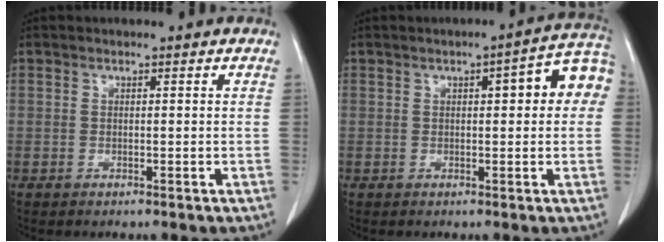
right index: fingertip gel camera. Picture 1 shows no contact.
{"total": 7.8, "force": [1.6, 2.0, 7.3], "torque": [-0.088, 0.027, 0.013]}